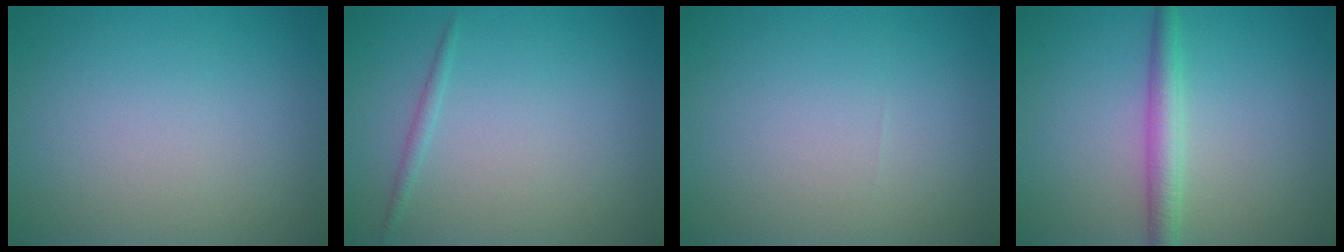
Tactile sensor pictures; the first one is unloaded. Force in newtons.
{"total": 0.8, "press": 0.8, "slide": 0.1}
{"total": 0.0}
{"total": 2.9, "press": 2.9, "slide": 0.1}